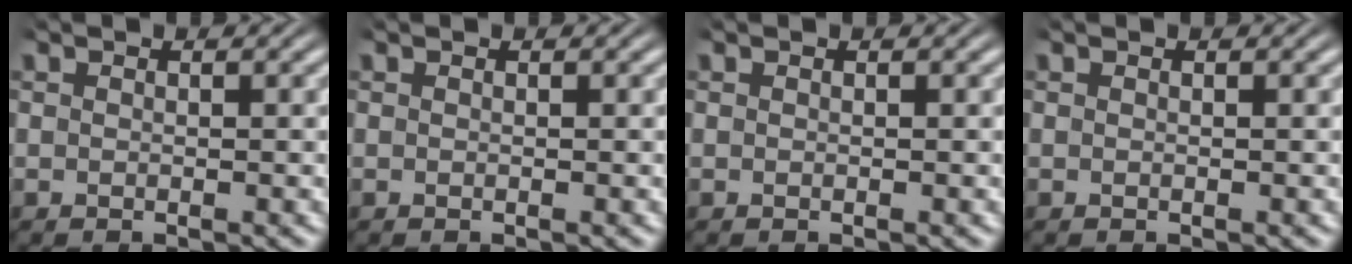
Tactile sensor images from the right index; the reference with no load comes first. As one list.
[{"total": 0.0}, {"total": 0.0}, {"total": 0.0}]